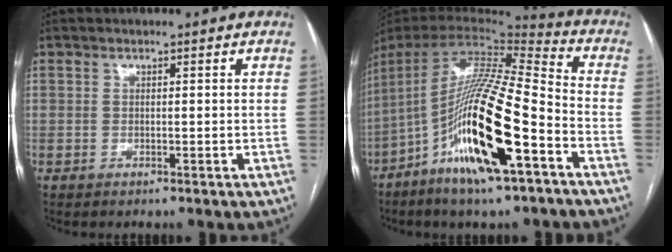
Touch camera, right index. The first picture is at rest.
{"total": 21.2, "force": [-8.9, 2.8, 19.1], "torque": [-0.372, -0.024, -0.161]}